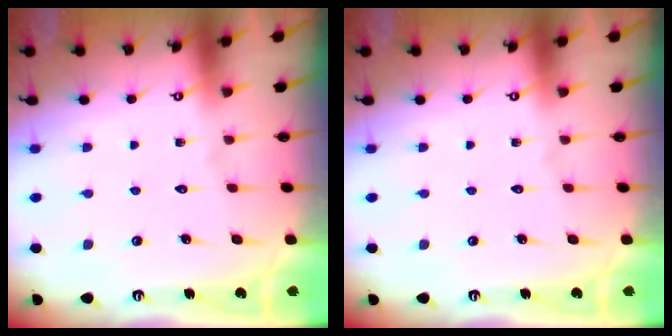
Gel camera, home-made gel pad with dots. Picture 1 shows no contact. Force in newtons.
{"total": 0.0}